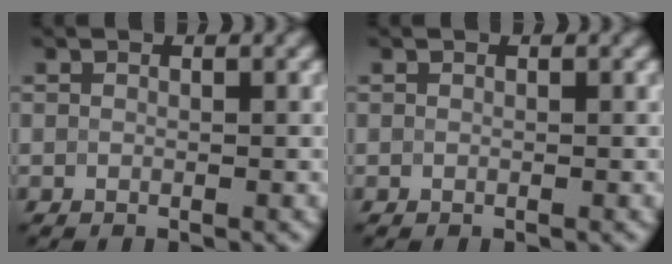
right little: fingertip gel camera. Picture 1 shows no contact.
{"total": 0.0}